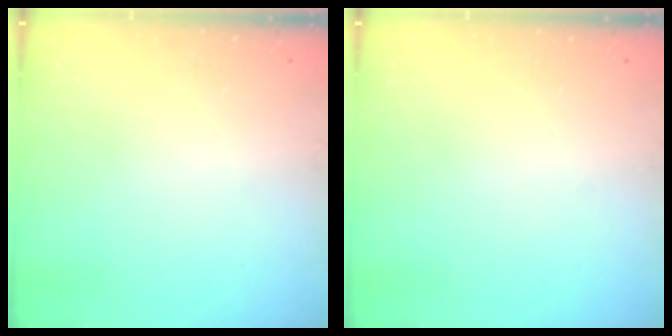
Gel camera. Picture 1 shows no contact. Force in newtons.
{"total": 0.0}